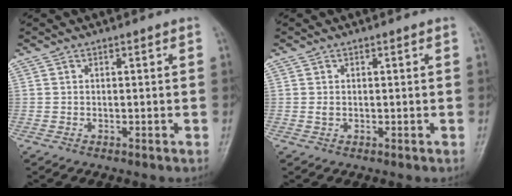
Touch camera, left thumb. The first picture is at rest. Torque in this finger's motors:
{"motor_torque": [0.01, 0.10, 0.11, 0.02, 0.00]}